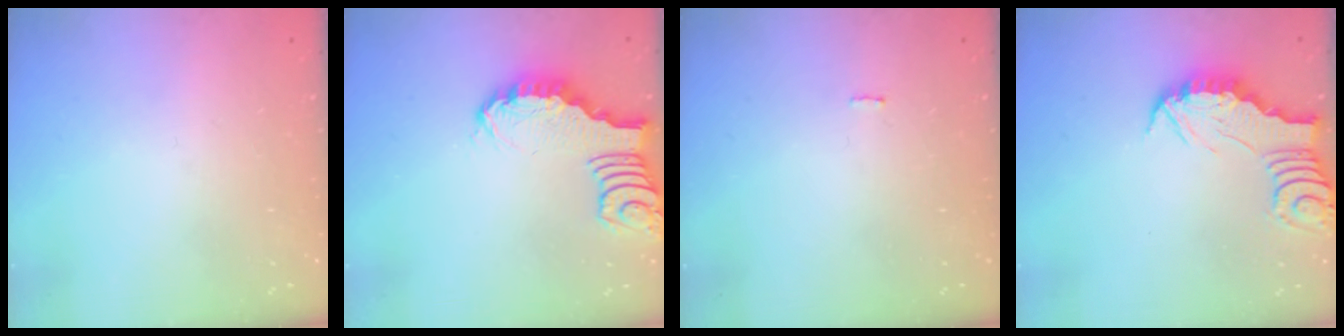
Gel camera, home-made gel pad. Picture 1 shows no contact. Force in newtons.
{"total": 2.5, "press": 2.5, "slide": 0.2}
{"total": 1.4, "press": 1.3, "slide": 0.1}
{"total": 3.0, "press": 3.0, "slide": 0.3}